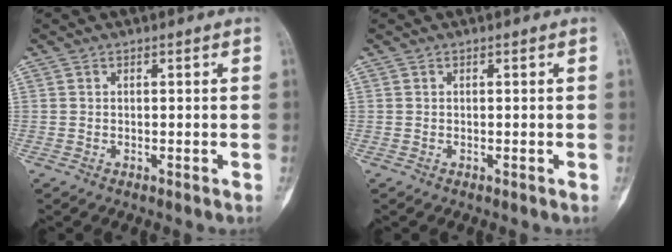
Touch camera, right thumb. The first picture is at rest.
{"total": 0.0}